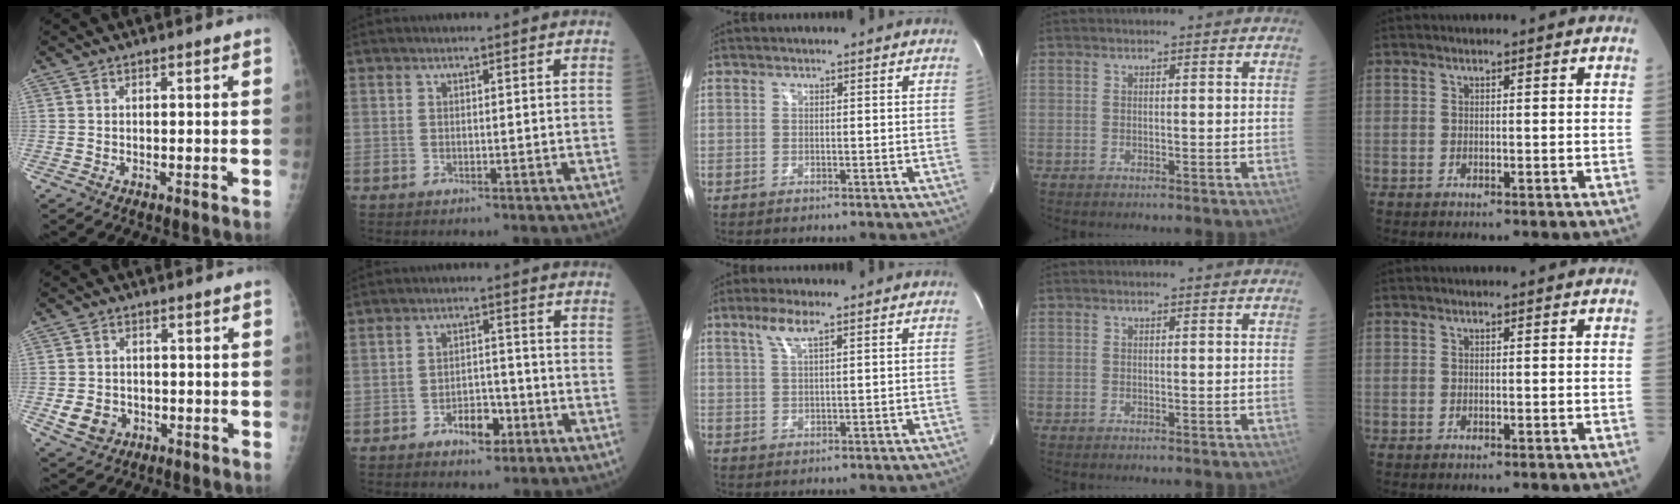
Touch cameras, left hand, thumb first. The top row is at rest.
{"thumb": {"total": 5.6, "force": [-1.5, 4.7, 2.5], "torque": [-0.032, 0.005, -0.017]}, "index": {"total": 4.7, "force": [-2.8, 2.3, 3.0], "torque": [-0.049, 0.009, -0.044]}, "middle": {"total": 3.8, "force": [2.3, 0.4, 3.0], "torque": [-0.067, 0.006, 0.049]}}